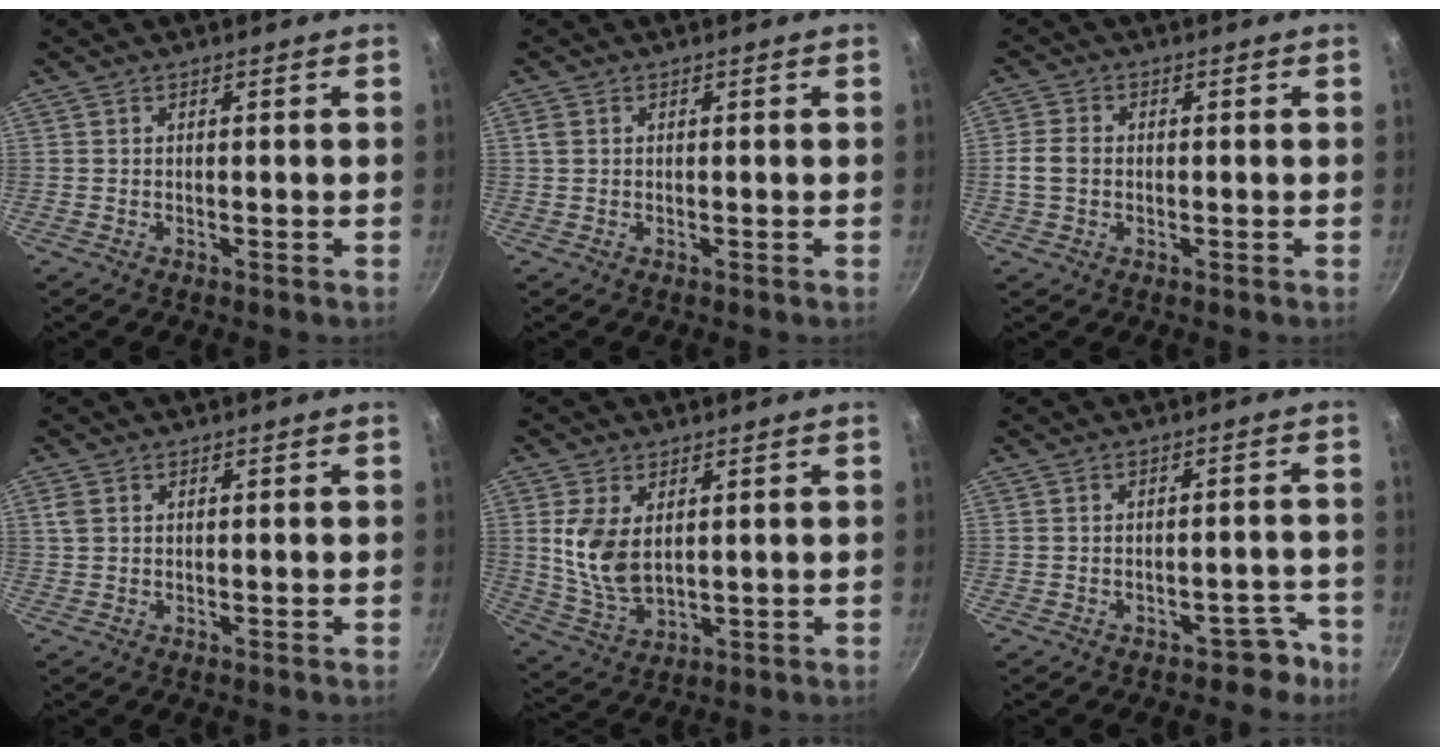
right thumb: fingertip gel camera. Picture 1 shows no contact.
{"total": 1.2, "force": [0.3, 1.0, 0.6], "torque": [-0.013, 0.002, 0.005]}
{"total": 4.1, "force": [-0.3, 3.2, 2.6], "torque": [-0.046, 0.009, -0.009]}
{"total": 2.0, "force": [0.6, 1.5, 1.1], "torque": [-0.021, 0.003, 0.013]}
{"total": 9.4, "force": [2.2, 5.5, 7.3], "torque": [-0.143, -0.022, 0.053]}
{"total": 4.5, "force": [-3.1, 2.8, 1.6], "torque": [0.020, 0.051, -0.017]}